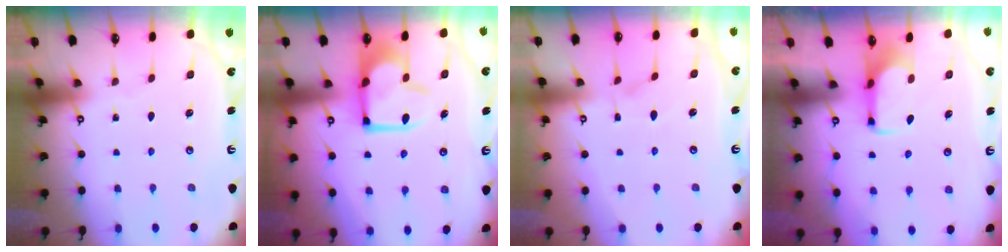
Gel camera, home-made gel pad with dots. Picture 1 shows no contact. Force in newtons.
{"total": 12.6, "press": 12.6, "slide": 1.4}
{"total": 2.0, "press": 1.9, "slide": 0.8}
{"total": 1.6, "press": 1.5, "slide": 0.5}